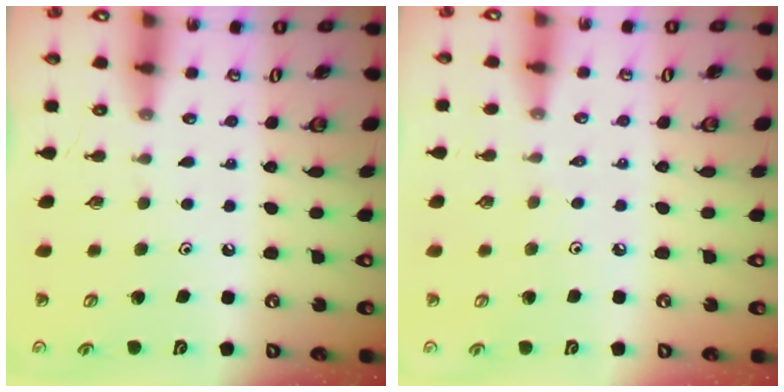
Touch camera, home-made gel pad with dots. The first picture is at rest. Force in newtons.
{"total": 2.7, "press": 2.6, "slide": 0.6}